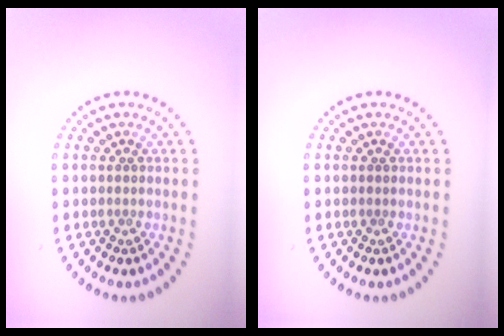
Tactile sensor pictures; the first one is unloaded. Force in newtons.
{"total": 0.0}